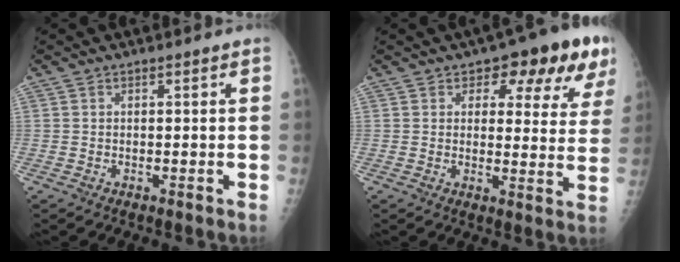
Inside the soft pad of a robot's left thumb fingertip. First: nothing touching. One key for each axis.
{"total": 13.5, "fx": 7.8, "fy": 6.3, "fz": 9.0, "tx": -0.053, "ty": -0.035, "tz": 0.083}